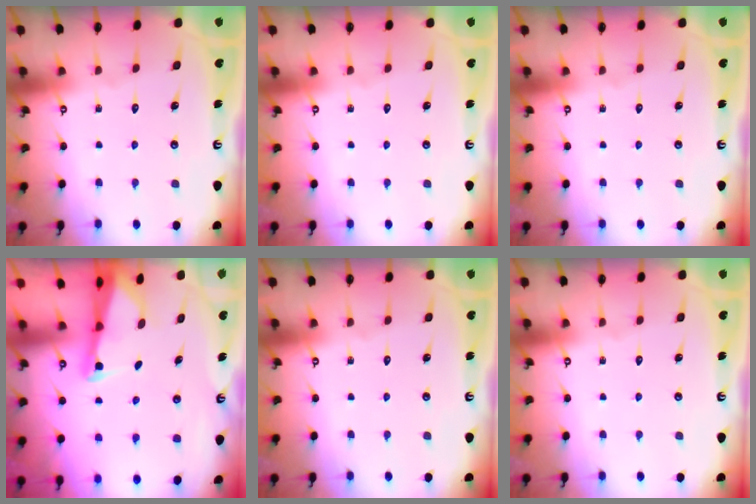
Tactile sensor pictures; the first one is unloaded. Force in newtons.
{"total": 0.0}
{"total": 0.0}
{"total": 2.4, "press": 2.4, "slide": 0.2}
{"total": 0.0}
{"total": 0.0}